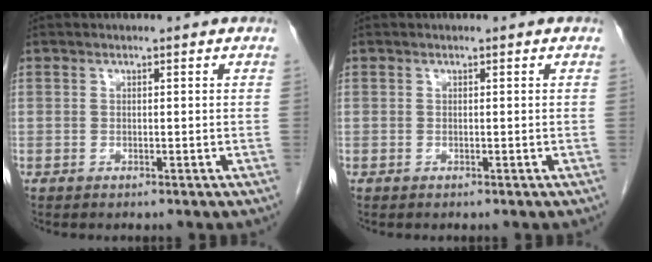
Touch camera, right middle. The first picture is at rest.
{"total": 0.0}